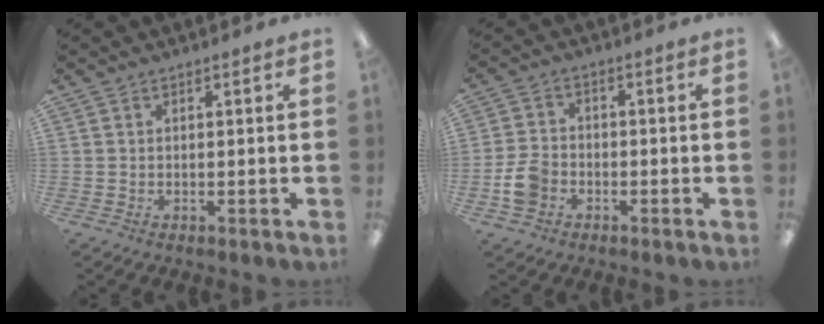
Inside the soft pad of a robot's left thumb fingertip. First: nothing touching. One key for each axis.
{"total": 6.3, "fx": -2.4, "fy": 4.8, "fz": 3.3, "tx": -0.071, "ty": 0.013, "tz": -0.045}